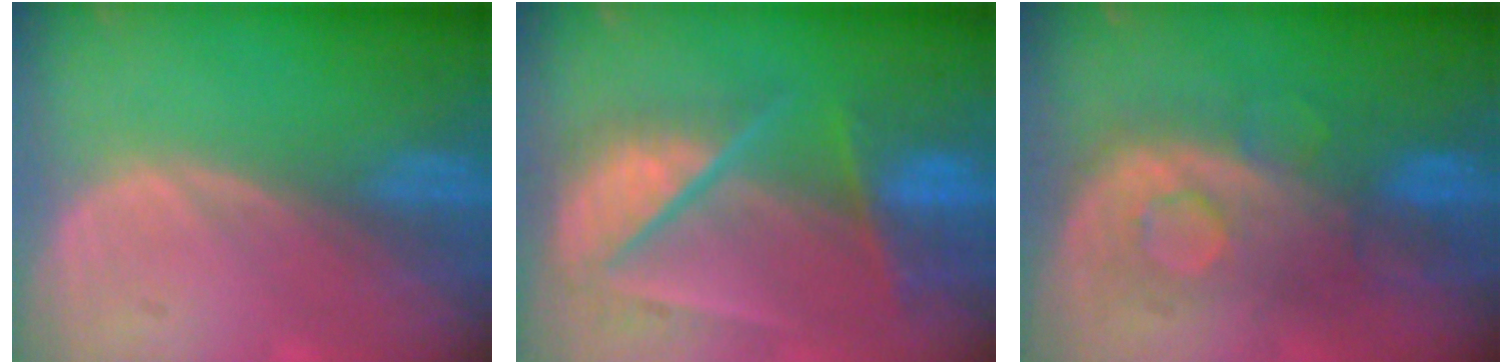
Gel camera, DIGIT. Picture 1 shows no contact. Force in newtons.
{"total": 9.8, "press": 8.4, "slide": 4.9}
{"total": 8.6, "press": 8.4, "slide": 1.4}